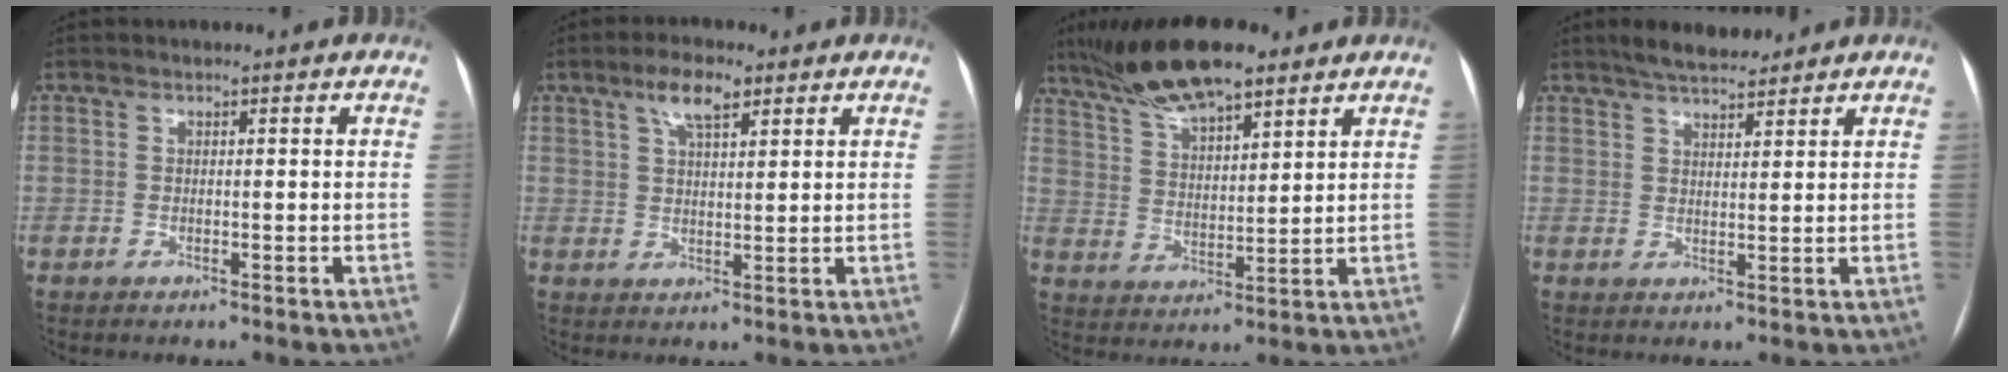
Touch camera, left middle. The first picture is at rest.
{"total": 5.2, "force": [3.2, 1.6, 3.8], "torque": [-0.075, 0.011, 0.056]}
{"total": 13.0, "force": [10.0, 2.9, 7.8], "torque": [-0.147, 0.017, 0.182]}
{"total": 6.0, "force": [5.3, 1.4, 2.6], "torque": [-0.045, 0.016, 0.090]}